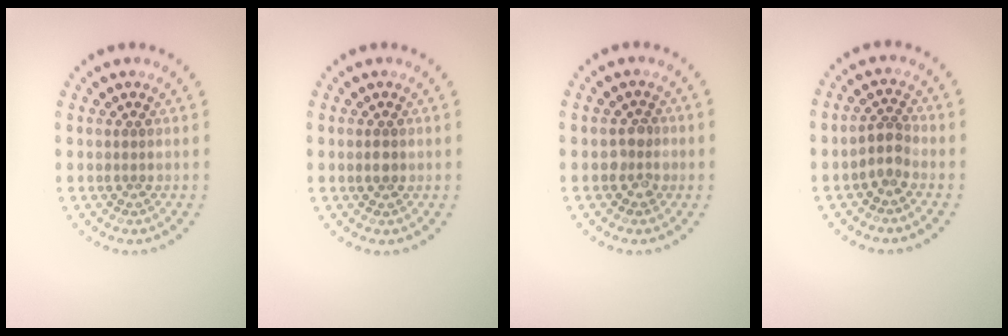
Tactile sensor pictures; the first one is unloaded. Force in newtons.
{"total": 1.1, "press": 1.1, "slide": 0.0}
{"total": 1.7, "press": 1.6, "slide": 0.4}
{"total": 1.9, "press": 1.5, "slide": 1.1}